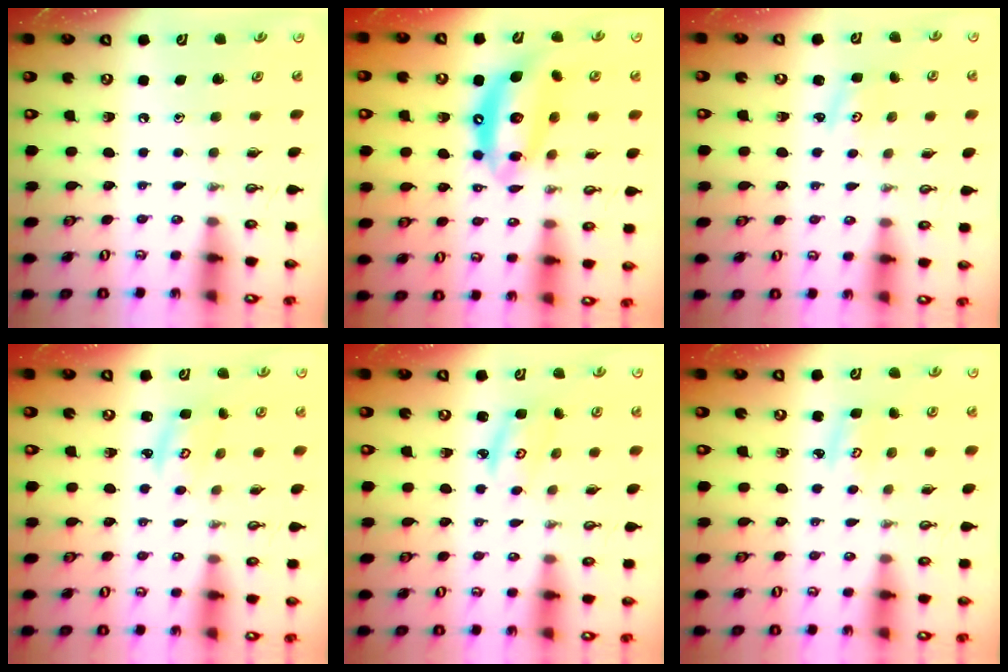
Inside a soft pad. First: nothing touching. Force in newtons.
{"total": 14.1, "press": 14.1, "slide": 1.0}
{"total": 1.4, "press": 1.4, "slide": 0.3}
{"total": 2.9, "press": 2.9, "slide": 0.4}
{"total": 3.3, "press": 3.2, "slide": 0.3}
{"total": 3.4, "press": 3.4, "slide": 0.3}